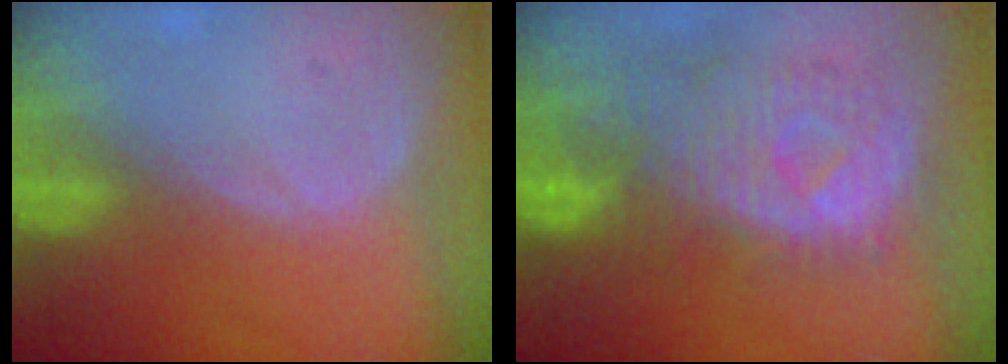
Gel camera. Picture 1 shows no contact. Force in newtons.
{"total": 10.9, "press": 9.6, "slide": 5.2}